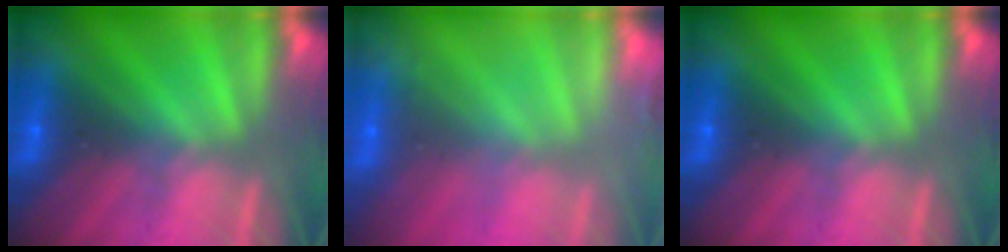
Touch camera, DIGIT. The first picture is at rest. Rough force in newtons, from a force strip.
{"total": 2.3}
{"total": 0.0}